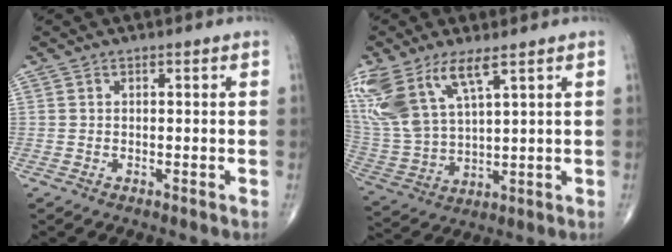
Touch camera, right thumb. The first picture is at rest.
{"total": 15.4, "force": [8.4, 6.0, 11.4], "torque": [-0.259, -0.026, 0.182]}